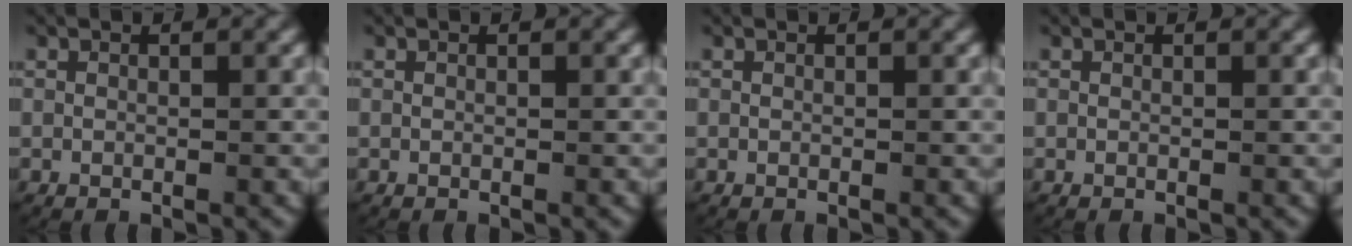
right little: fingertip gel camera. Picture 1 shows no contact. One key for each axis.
{"total": 0.0}
{"total": 0.0}
{"total": 0.0}